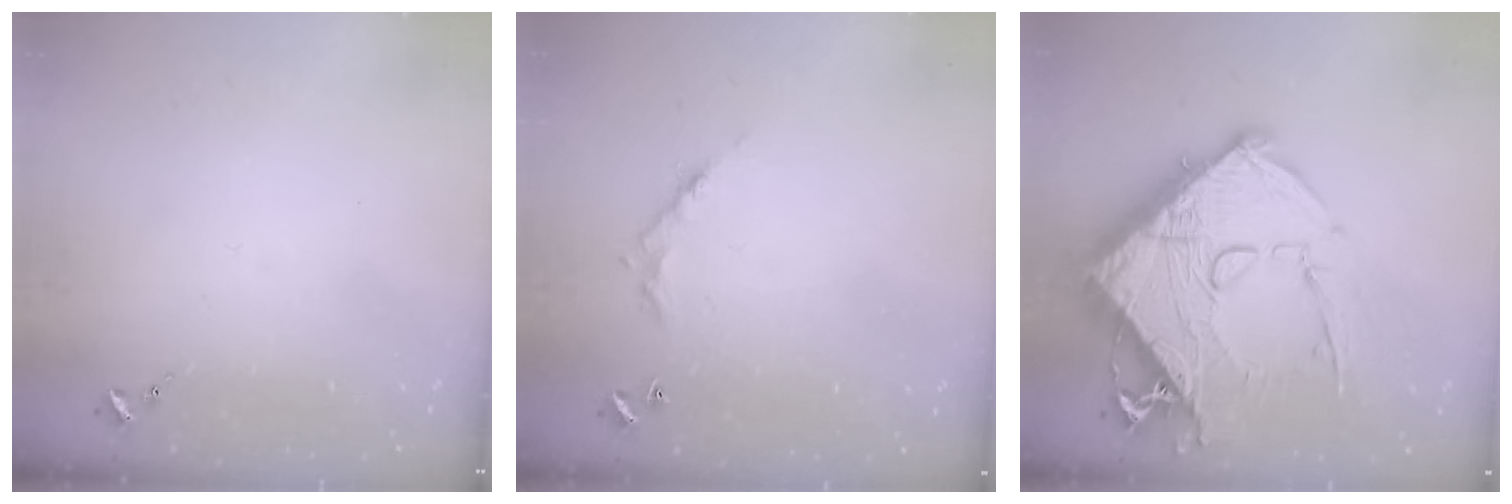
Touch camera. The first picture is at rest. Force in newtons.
{"total": 5.2, "press": 5.2, "slide": 0.3}
{"total": 25.7, "press": 25.6, "slide": 2.6}